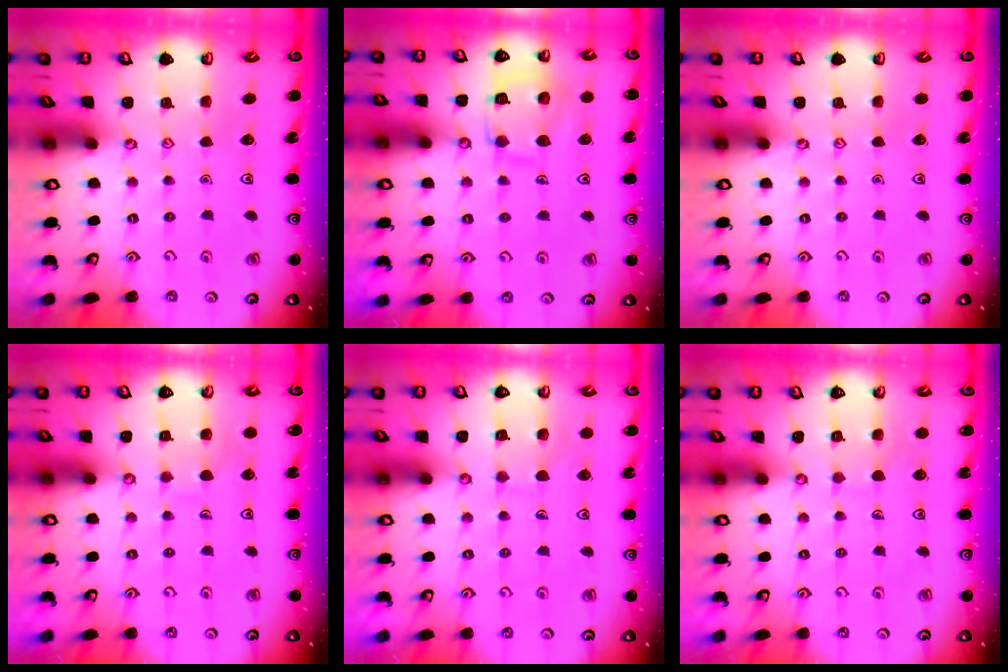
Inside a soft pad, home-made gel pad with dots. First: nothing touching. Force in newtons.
{"total": 12.7, "press": 12.7, "slide": 1.3}
{"total": 0.0}
{"total": 5.4, "press": 5.3, "slide": 0.5}
{"total": 6.0, "press": 5.9, "slide": 0.5}
{"total": 5.2, "press": 5.1, "slide": 0.3}